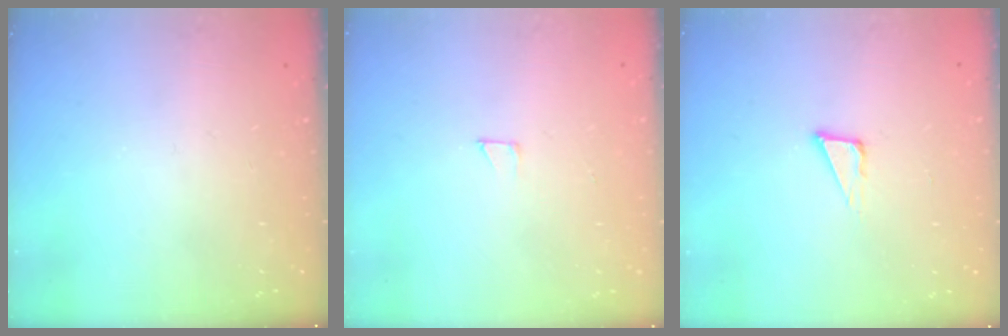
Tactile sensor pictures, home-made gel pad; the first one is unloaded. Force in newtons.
{"total": 1.7, "press": 1.7, "slide": 0.1}
{"total": 4.0, "press": 3.8, "slide": 1.0}